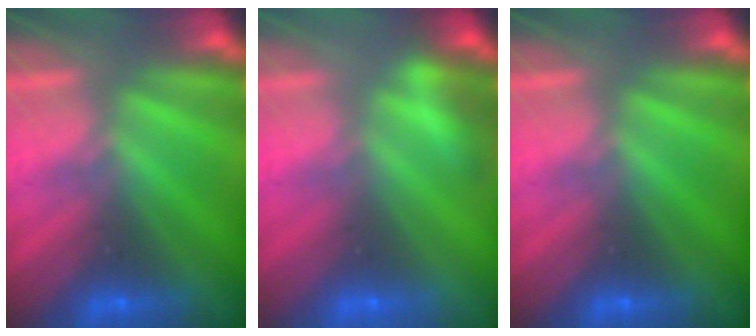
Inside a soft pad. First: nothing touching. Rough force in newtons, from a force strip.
{"total": 2.8}
{"total": 0.0}